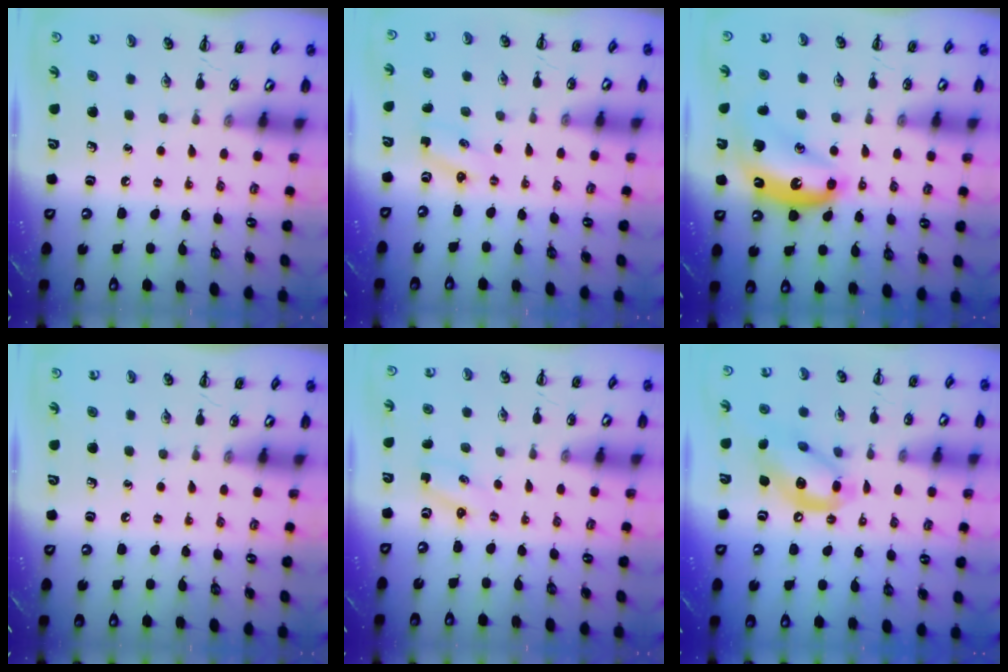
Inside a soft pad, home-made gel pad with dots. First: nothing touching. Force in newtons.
{"total": 2.3, "press": 2.2, "slide": 0.7}
{"total": 12.8, "press": 12.7, "slide": 1.4}
{"total": 0.0}
{"total": 1.9, "press": 1.8, "slide": 0.6}
{"total": 13.5, "press": 13.0, "slide": 3.6}